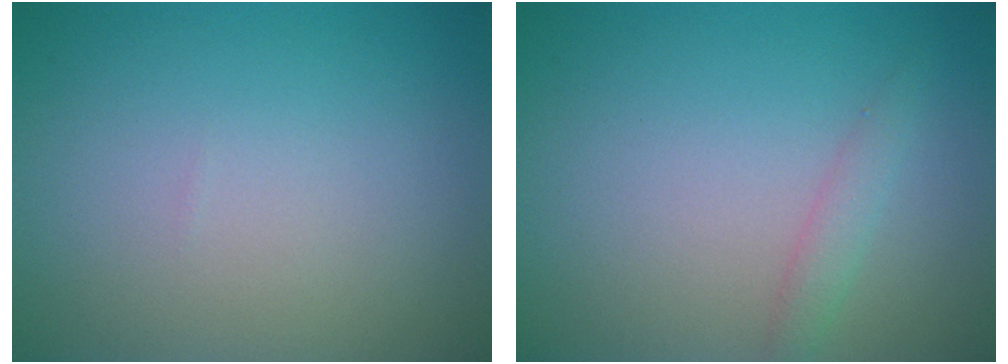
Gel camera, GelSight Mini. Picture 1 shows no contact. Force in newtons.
{"total": 1.4, "press": 1.4, "slide": 0.1}